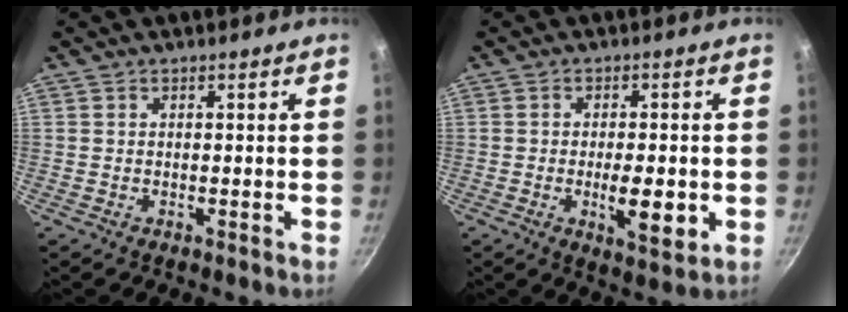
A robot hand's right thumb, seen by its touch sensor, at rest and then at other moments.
{"total": 7.4, "force": [-1.5, 2.8, 6.7], "torque": [-0.094, -0.003, -0.018]}